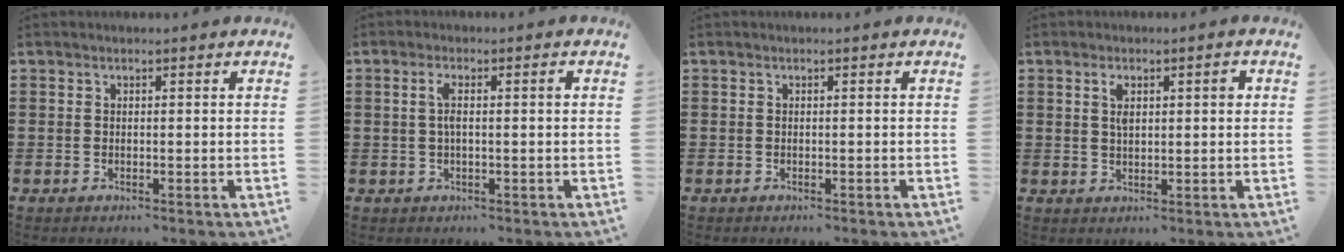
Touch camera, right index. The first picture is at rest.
{"total": 2.9, "force": [0.2, 0.4, 2.9], "torque": [-0.055, 0.000, 0.000]}
{"total": 0.0}
{"total": 3.3, "force": [0.8, 1.2, 3.0], "torque": [-0.051, 0.004, 0.010]}